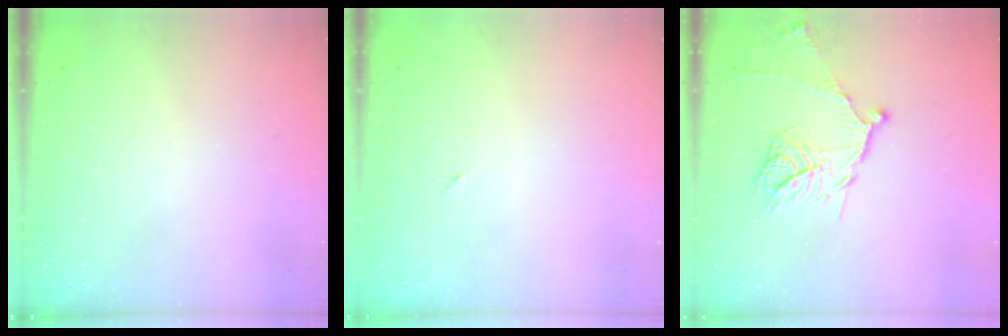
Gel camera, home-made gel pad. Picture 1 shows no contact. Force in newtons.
{"total": 2.1, "press": 1.9, "slide": 1.0}
{"total": 12.4, "press": 12.4, "slide": 1.0}